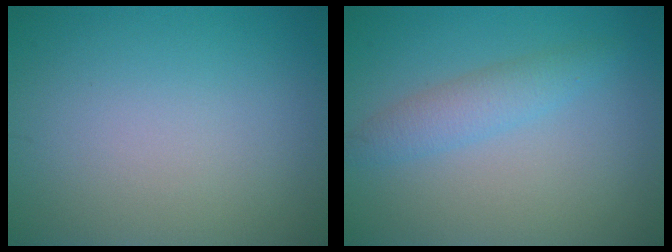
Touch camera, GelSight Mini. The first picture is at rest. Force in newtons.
{"total": 2.5, "press": 2.5, "slide": 0.1}